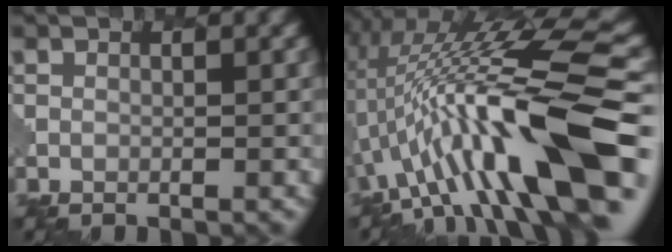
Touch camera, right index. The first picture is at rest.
{"total": 15.1, "force": [-1.1, 3.3, 14.7], "torque": [-0.238, 0.028, -0.010]}